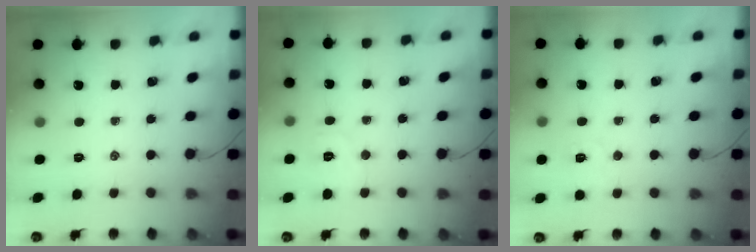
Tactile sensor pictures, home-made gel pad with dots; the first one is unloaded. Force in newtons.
{"total": 4.9, "press": 4.8, "slide": 1.1}
{"total": 6.0, "press": 5.7, "slide": 1.6}